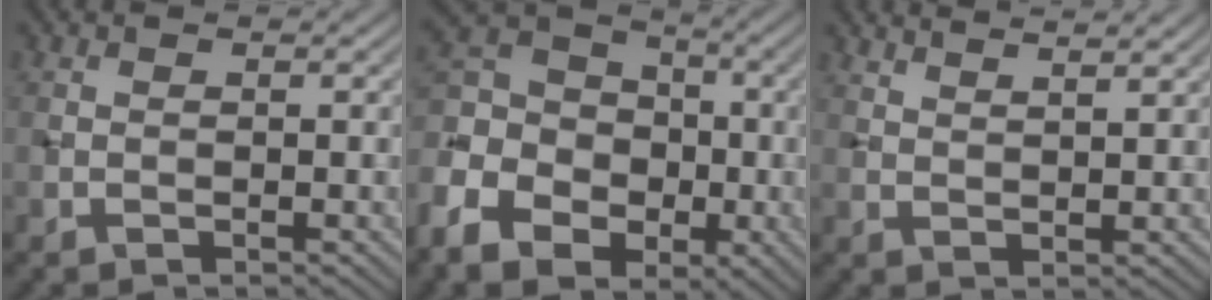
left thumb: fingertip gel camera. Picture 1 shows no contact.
{"total": 12.8, "force": [-5.0, 9.7, 6.8], "torque": [-0.174, -0.036, -0.102]}
{"total": 4.3, "force": [3.6, 0.8, 2.3], "torque": [-0.020, 0.003, 0.051]}